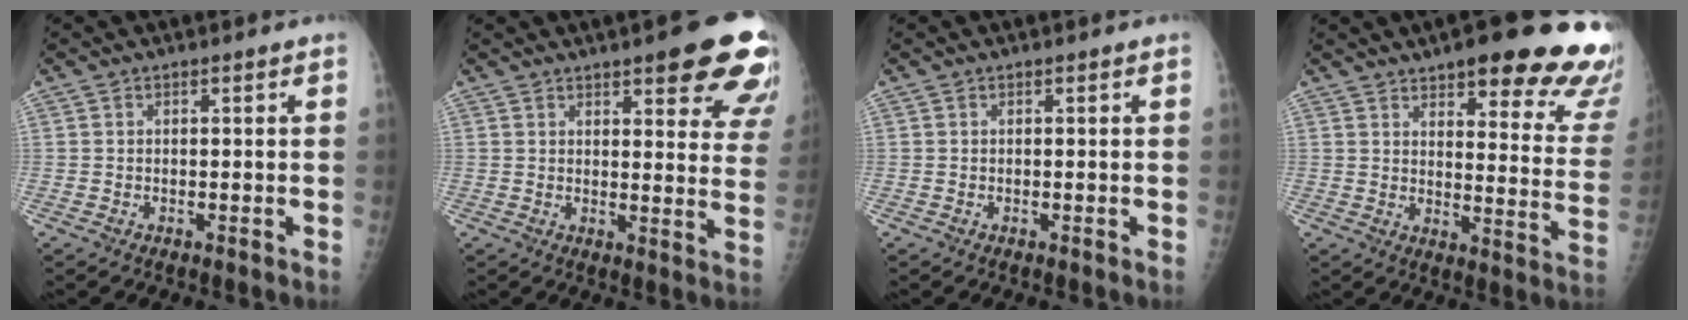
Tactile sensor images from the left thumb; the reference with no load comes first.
{"total": 16.3, "force": [10.1, 4.6, 12.0], "torque": [-0.113, -0.040, 0.110]}
{"total": 0.0}
{"total": 23.7, "force": [16.5, 6.3, 15.8], "torque": [-0.160, -0.076, 0.195]}